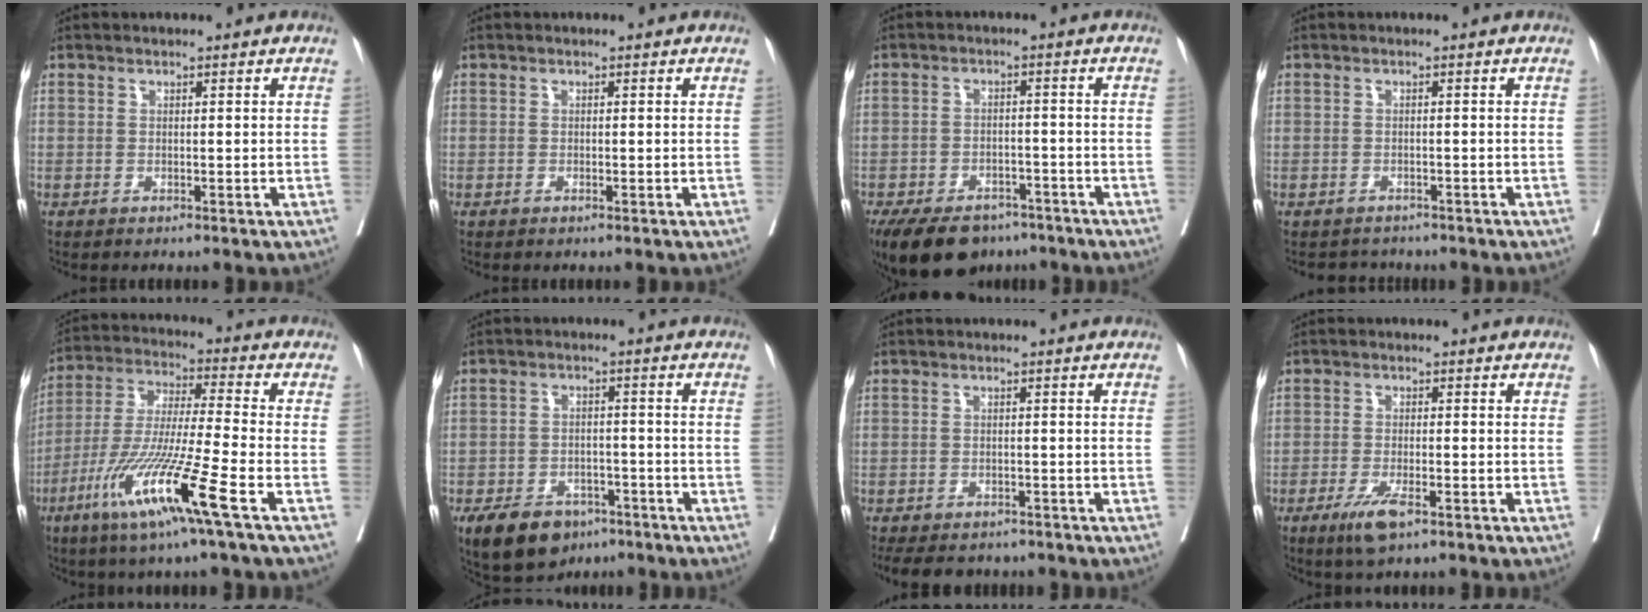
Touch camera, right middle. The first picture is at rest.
{"total": 0.0}
{"total": 12.5, "force": [-9.4, 6.3, 5.2], "torque": [-0.097, -0.005, -0.140]}
{"total": 2.5, "force": [-2.3, 1.0, -0.4], "torque": [0.005, -0.001, -0.037]}
{"total": 14.9, "force": [-7.2, -1.1, 13.0], "torque": [-0.270, -0.035, -0.138]}
{"total": 9.1, "force": [-6.1, 5.3, 4.2], "torque": [-0.068, 0.002, -0.093]}
{"total": 9.3, "force": [-7.8, 4.0, 3.1], "torque": [-0.057, -0.011, -0.103]}
{"total": 4.6, "force": [-2.7, 1.0, 3.6], "torque": [-0.072, -0.008, -0.045]}